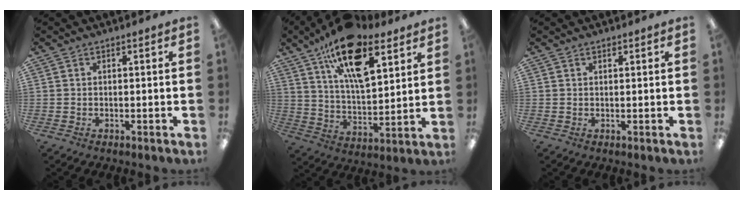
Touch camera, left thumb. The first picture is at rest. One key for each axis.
{"total": 19.5, "fx": 11.5, "fy": 8.5, "fz": 13.2, "tx": -0.215, "ty": -0.050, "tz": 0.195}
{"total": 0.8, "fx": 0.6, "fy": 0.3, "fz": 0.4, "tx": -0.008, "ty": 0.000, "tz": 0.011}